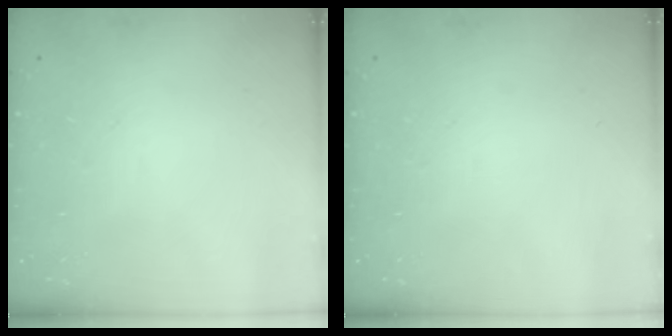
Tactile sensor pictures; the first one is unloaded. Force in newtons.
{"total": 0.0}